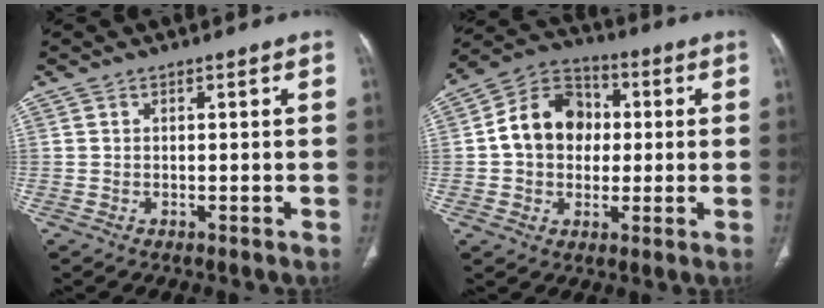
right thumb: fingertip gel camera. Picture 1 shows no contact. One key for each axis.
{"total": 13.2, "fx": 0.8, "fy": 10.6, "fz": 7.8, "tx": -0.103, "ty": 0.026, "tz": 0.004}